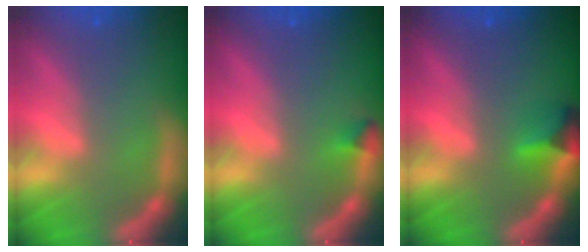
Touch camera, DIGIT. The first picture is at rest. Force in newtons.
{"total": 0.9}
{"total": 2.9}